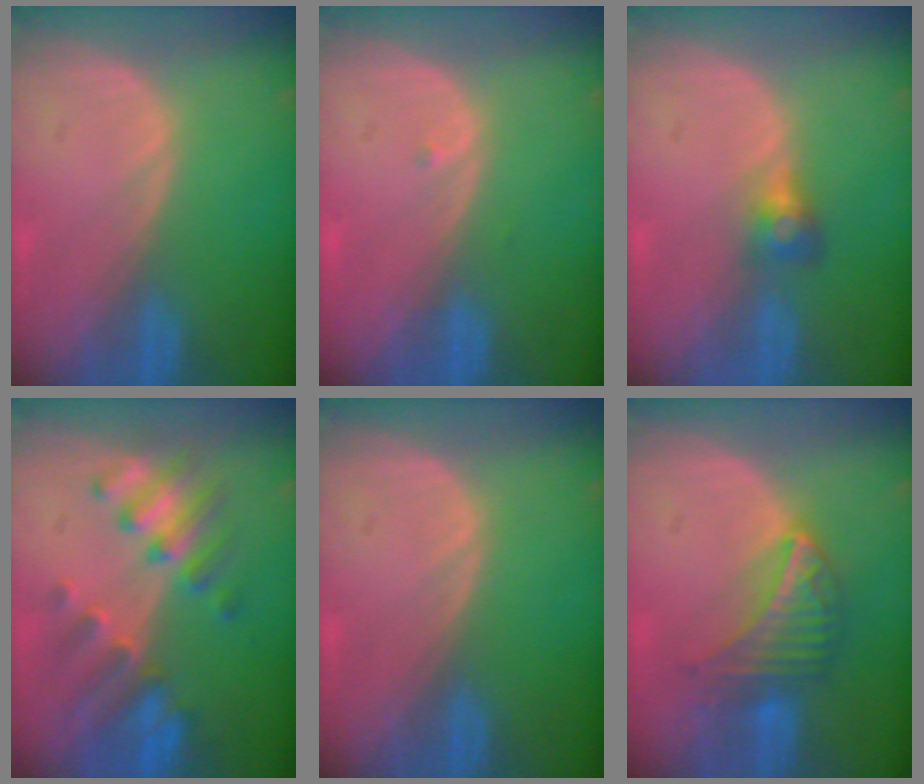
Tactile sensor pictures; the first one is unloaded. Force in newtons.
{"total": 0.5, "press": 0.4, "slide": 0.3}
{"total": 2.8, "press": 2.7, "slide": 0.9}
{"total": 7.5, "press": 7.5, "slide": 0.5}
{"total": 0.0}
{"total": 6.5, "press": 6.4, "slide": 1.1}